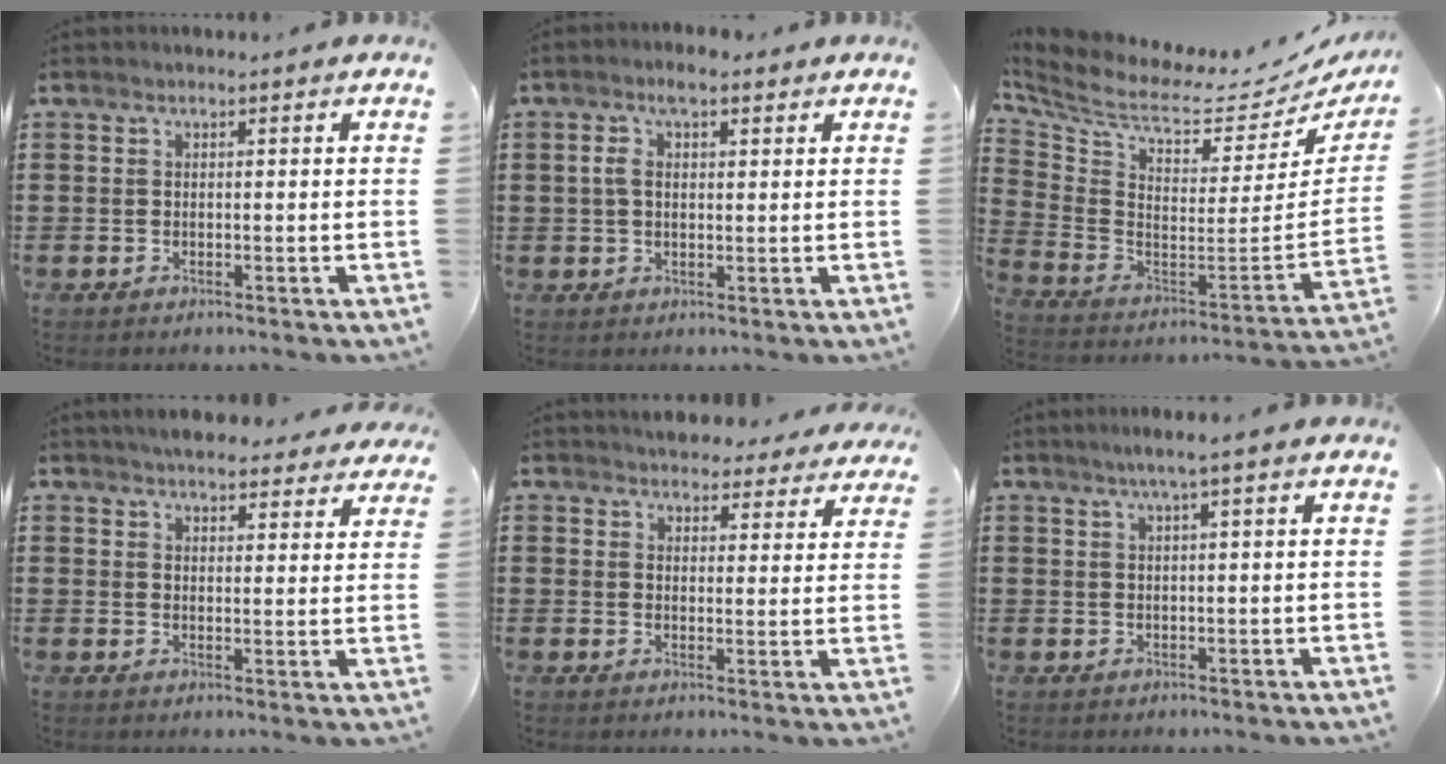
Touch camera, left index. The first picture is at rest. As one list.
[{"total": 4.5, "force": [1.8, 1.8, 3.7], "torque": [-0.077, 0.010, 0.030]}, {"total": 6.2, "force": [4.1, 2.2, 4.1], "torque": [-0.104, -0.048, 0.065]}, {"total": 4.4, "force": [4.1, 0.8, 1.4], "torque": [-0.031, -0.015, 0.075]}, {"total": 3.8, "force": [3.7, 0.8, 0.4], "torque": [-0.013, -0.016, 0.068]}, {"total": 2.1, "force": [0.9, -0.4, 1.9], "torque": [-0.037, -0.002, 0.015]}]